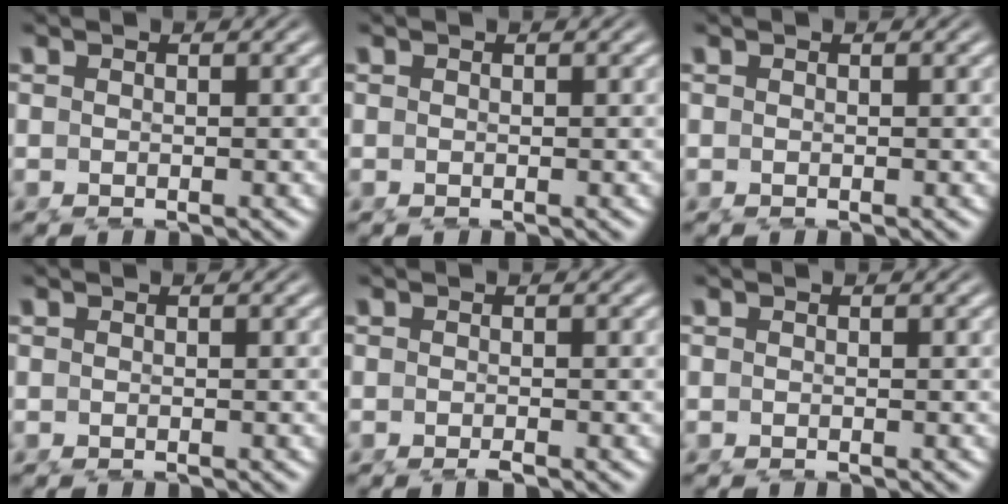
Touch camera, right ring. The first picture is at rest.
{"total": 0.0}
{"total": 0.0}
{"total": 0.0}
{"total": 0.8, "force": [-0.7, -0.2, 0.4], "torque": [-0.003, 0.001, -0.012]}
{"total": 0.0}